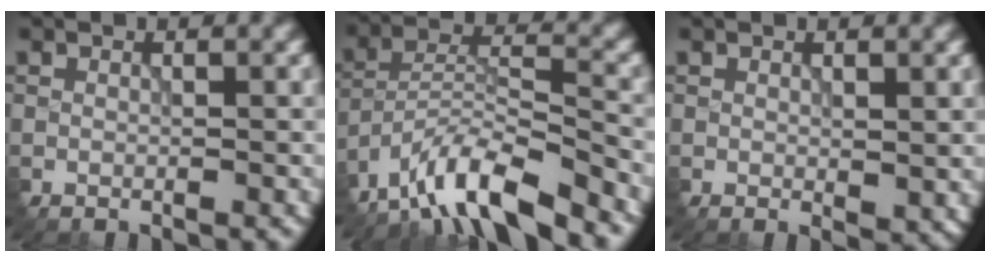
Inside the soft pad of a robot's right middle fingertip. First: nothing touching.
{"total": 8.8, "force": [-7.2, 1.9, 4.6], "torque": [-0.079, 0.006, -0.138]}
{"total": 1.2, "force": [0.3, 0.6, 1.1], "torque": [-0.014, -0.005, 0.010]}